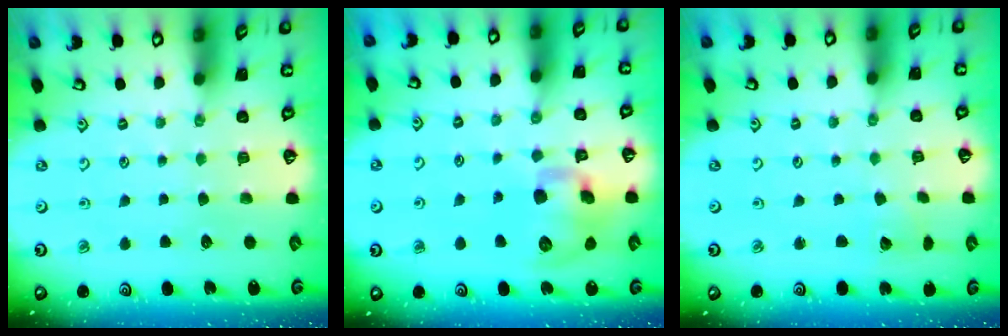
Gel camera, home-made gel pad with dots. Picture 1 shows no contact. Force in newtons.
{"total": 12.6, "press": 12.5, "slide": 2.1}
{"total": 3.2, "press": 3.2, "slide": 0.4}